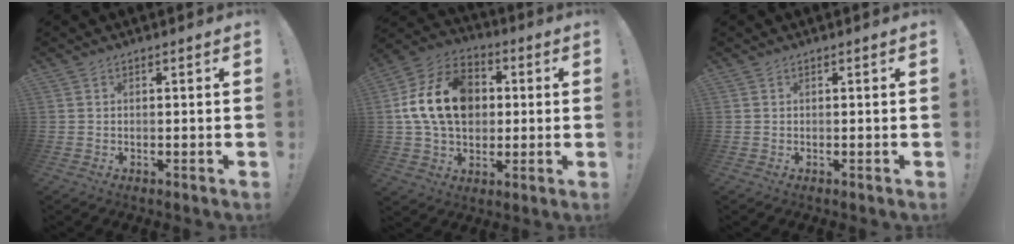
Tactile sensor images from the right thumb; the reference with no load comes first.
{"total": 19.7, "force": [2.9, 14.6, 12.9], "torque": [-0.217, 0.007, 0.059]}
{"total": 0.0}